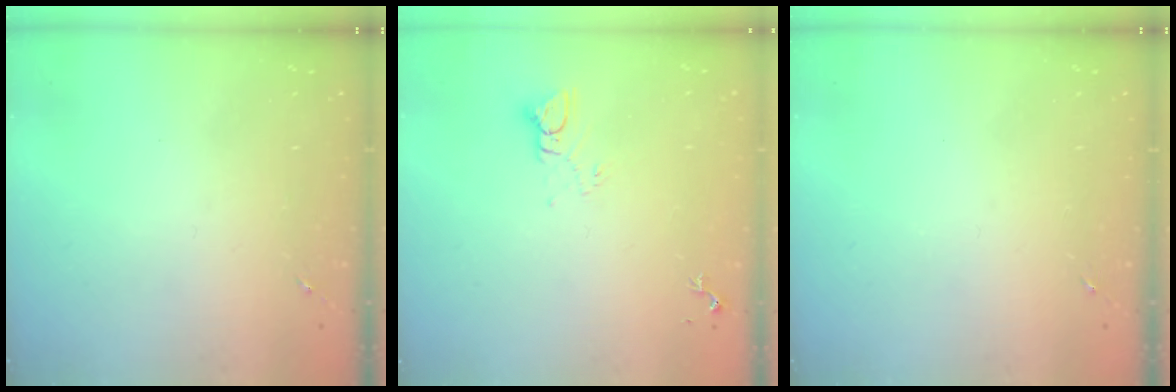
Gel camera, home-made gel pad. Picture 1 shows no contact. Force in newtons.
{"total": 3.9, "press": 3.9, "slide": 0.3}
{"total": 0.0}